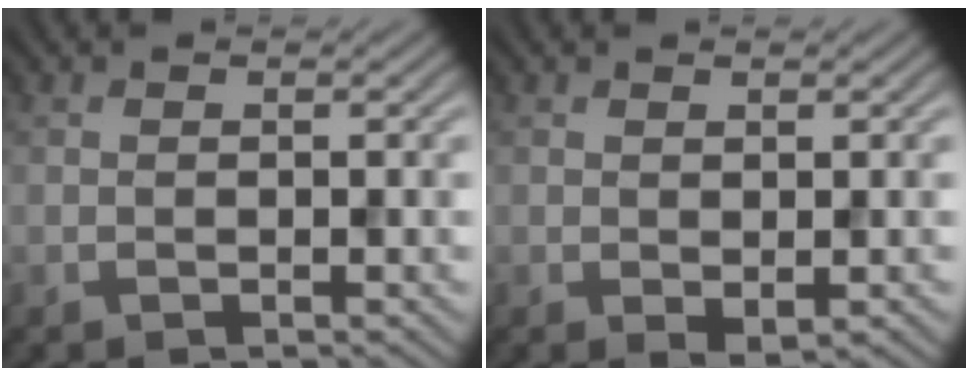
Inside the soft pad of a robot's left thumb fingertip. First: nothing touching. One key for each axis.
{"total": 1.2, "fx": -0.1, "fy": 0.6, "fz": 1.1, "tx": -0.018, "ty": -0.006, "tz": 0.001}